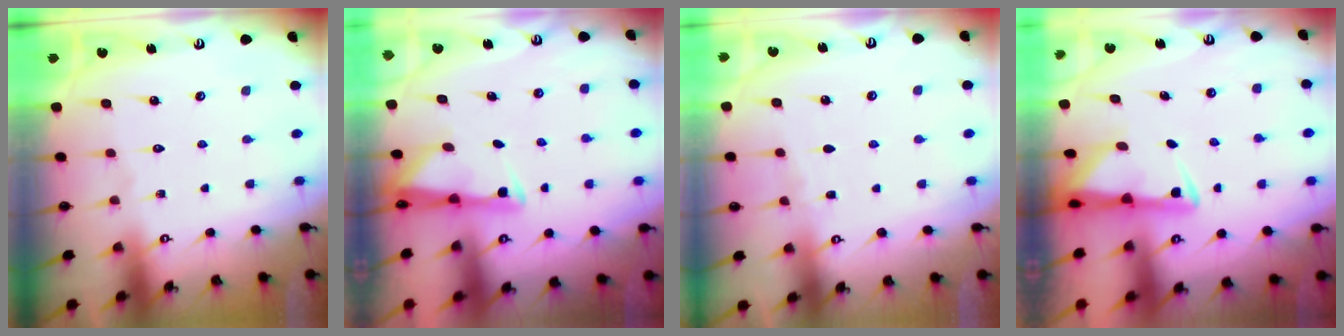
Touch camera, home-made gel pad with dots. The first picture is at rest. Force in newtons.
{"total": 2.8, "press": 2.8, "slide": 0.4}
{"total": 2.3, "press": 2.3, "slide": 0.3}
{"total": 3.0, "press": 3.0, "slide": 0.6}